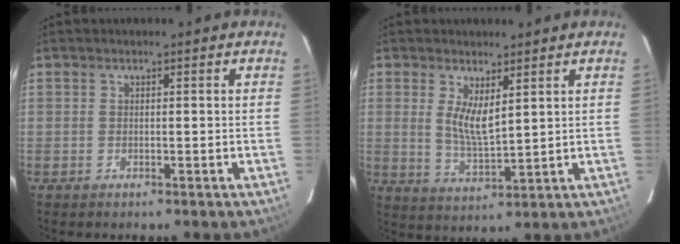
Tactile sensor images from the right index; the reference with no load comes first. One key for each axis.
{"total": 6.0, "fx": 2.3, "fy": 2.0, "fz": 5.1, "tx": -0.093, "ty": -0.014, "tz": 0.047}